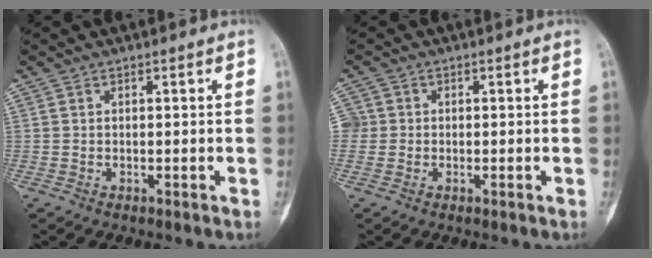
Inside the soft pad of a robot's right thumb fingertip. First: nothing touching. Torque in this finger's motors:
{"motor_torque": [-0.03, -0.07, 0.43, -0.02, -0.02]}